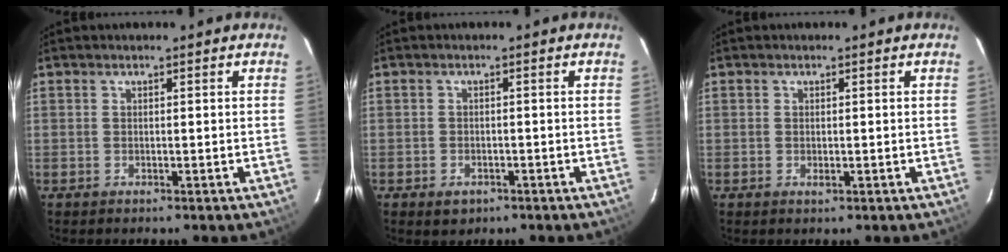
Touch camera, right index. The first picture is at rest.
{"total": 2.8, "force": [-1.5, 2.1, 1.2], "torque": [-0.024, 0.000, -0.017]}
{"total": 0.8, "force": [-0.1, 0.4, 0.7], "torque": [-0.014, 0.000, -0.001]}